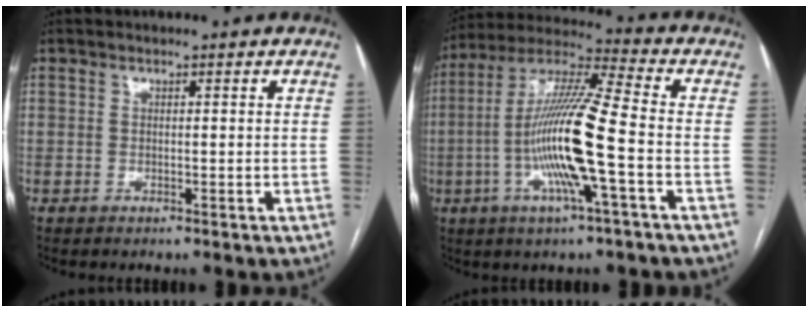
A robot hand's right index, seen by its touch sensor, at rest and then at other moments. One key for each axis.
{"total": 15.9, "fx": -3.5, "fy": 0.2, "fz": 15.5, "tx": -0.304, "ty": -0.002, "tz": -0.075}